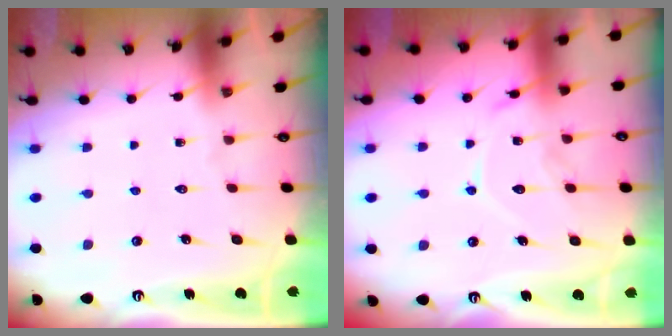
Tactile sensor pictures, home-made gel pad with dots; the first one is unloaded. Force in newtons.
{"total": 13.0, "press": 13.0, "slide": 1.1}